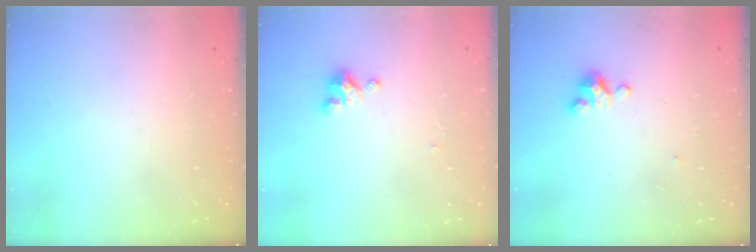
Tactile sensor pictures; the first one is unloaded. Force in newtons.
{"total": 2.7, "press": 2.7, "slide": 0.3}
{"total": 2.9, "press": 2.9, "slide": 0.3}